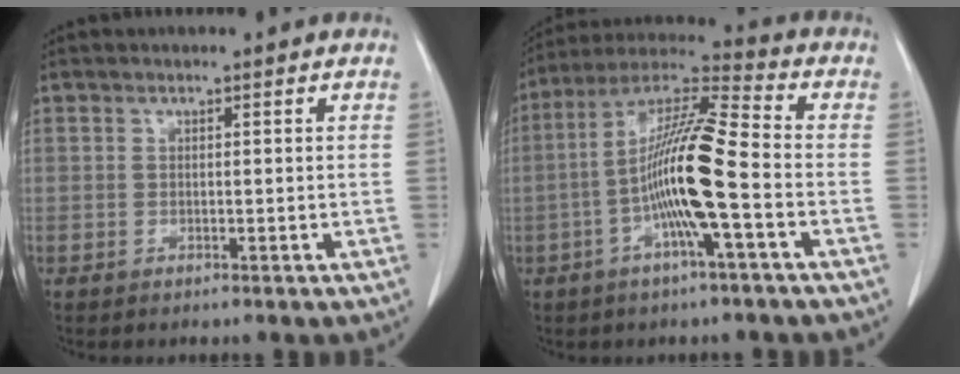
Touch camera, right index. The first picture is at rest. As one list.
[{"total": 13.7, "force": [-3.2, 0.6, 13.3], "torque": [-0.260, 0.010, -0.066]}]